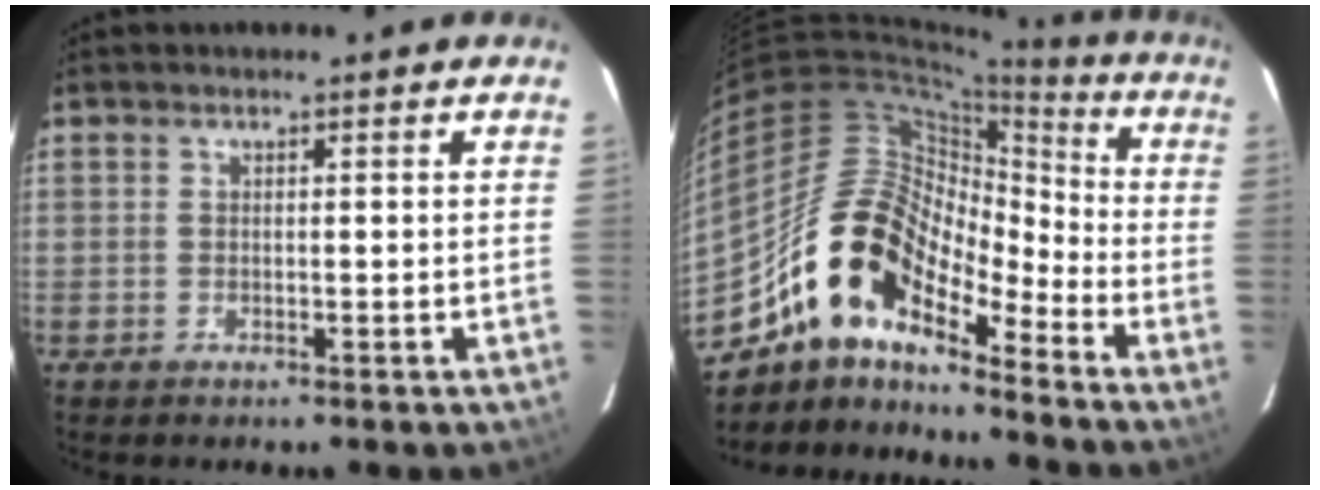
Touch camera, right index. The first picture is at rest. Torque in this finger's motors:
{"motor_torque": [0.75, -0.68, 0.63, 0.21]}